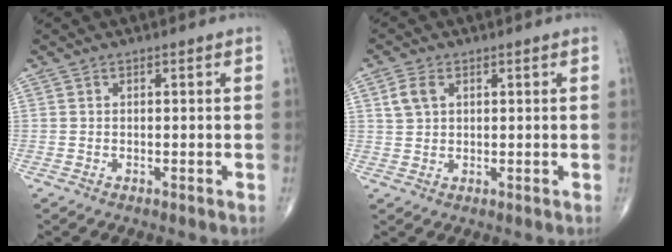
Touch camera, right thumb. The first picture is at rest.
{"total": 3.7, "force": [1.4, 2.5, 2.4], "torque": [-0.047, 0.004, 0.031]}